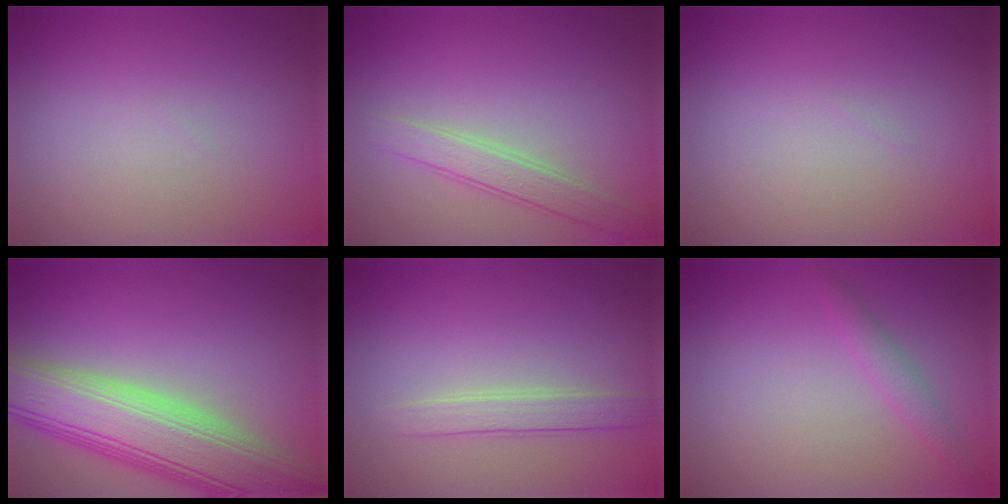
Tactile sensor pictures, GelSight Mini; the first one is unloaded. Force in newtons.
{"total": 2.4, "press": 2.4, "slide": 0.1}
{"total": 0.0}
{"total": 10.8, "press": 10.7, "slide": 0.6}
{"total": 2.1, "press": 2.1, "slide": 0.1}
{"total": 1.4, "press": 1.4, "slide": 0.1}